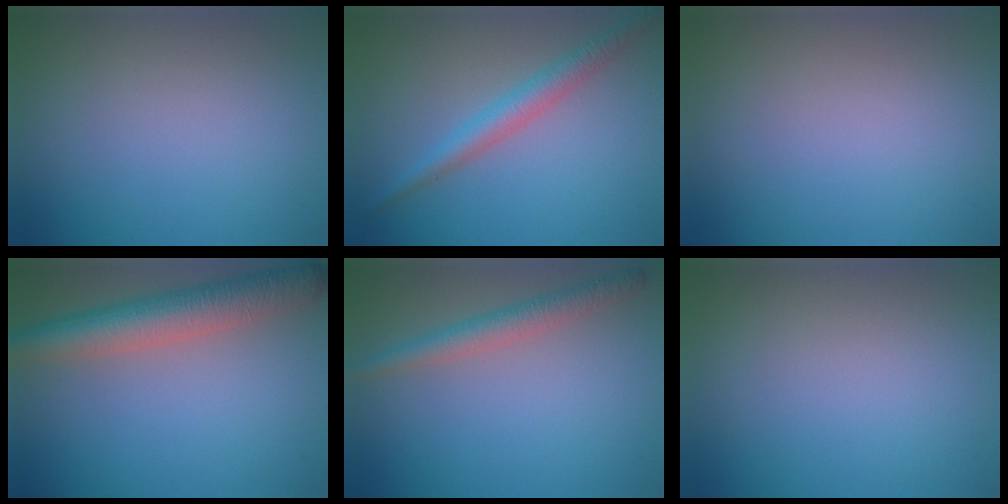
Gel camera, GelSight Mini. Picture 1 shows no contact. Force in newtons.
{"total": 2.9, "press": 2.9, "slide": 0.1}
{"total": 0.0}
{"total": 6.4, "press": 6.4, "slide": 0.3}
{"total": 2.8, "press": 2.8, "slide": 0.2}
{"total": 0.0}